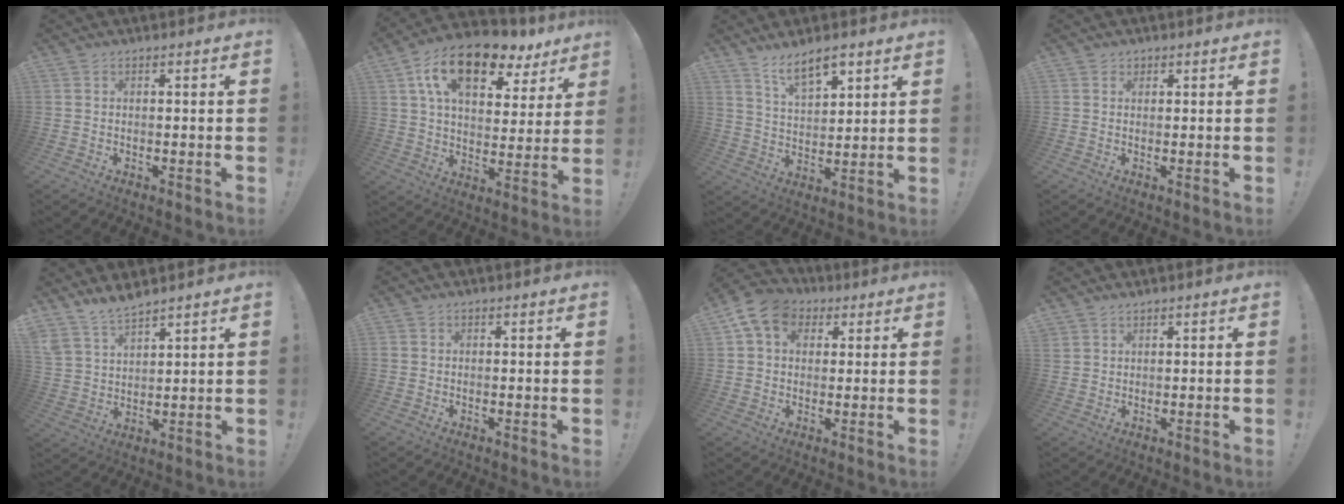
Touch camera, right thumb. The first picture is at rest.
{"total": 17.7, "force": [10.1, 9.0, 11.5], "torque": [-0.184, -0.055, 0.174]}
{"total": 9.1, "force": [6.6, 3.7, 5.1], "torque": [-0.084, -0.032, 0.122]}
{"total": 1.2, "force": [0.8, 0.8, 0.2], "torque": [0.002, -0.001, 0.014]}
{"total": 8.0, "force": [7.5, 2.3, 1.7], "torque": [-0.052, -0.047, 0.148]}
{"total": 0.6, "force": [-0.2, 0.5, 0.3], "torque": [-0.006, 0.002, -0.003]}
{"total": 11.0, "force": [4.3, 8.4, 5.8], "torque": [-0.090, -0.006, 0.086]}
{"total": 2.0, "force": [1.8, 0.8, 0.3], "torque": [0.001, -0.012, 0.034]}